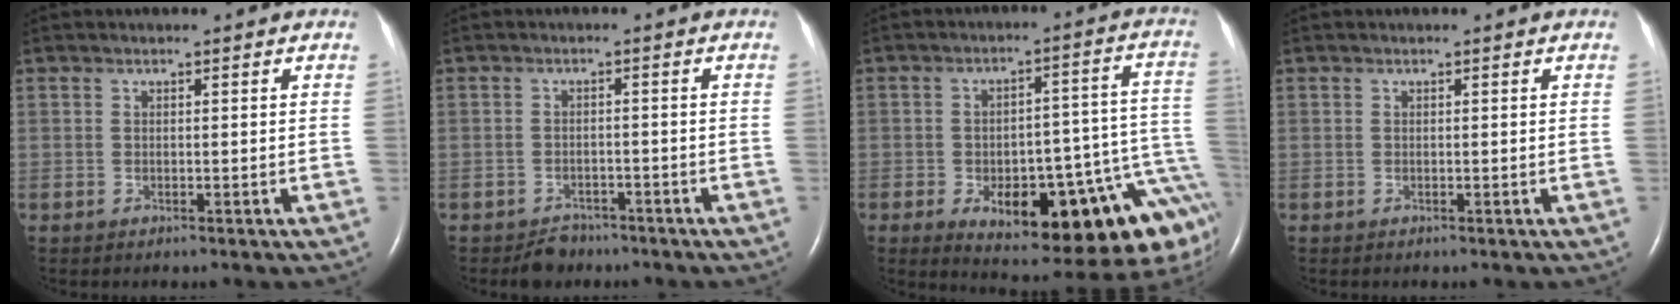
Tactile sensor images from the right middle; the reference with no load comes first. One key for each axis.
{"total": 3.0, "fx": -2.4, "fy": 1.7, "fz": 0.1, "tx": -0.008, "ty": 0.005, "tz": -0.034}
{"total": 22.0, "fx": -10.1, "fy": 6.8, "fz": 18.4, "tx": -0.153, "ty": 0.034, "tz": -0.123}
{"total": 0.0}